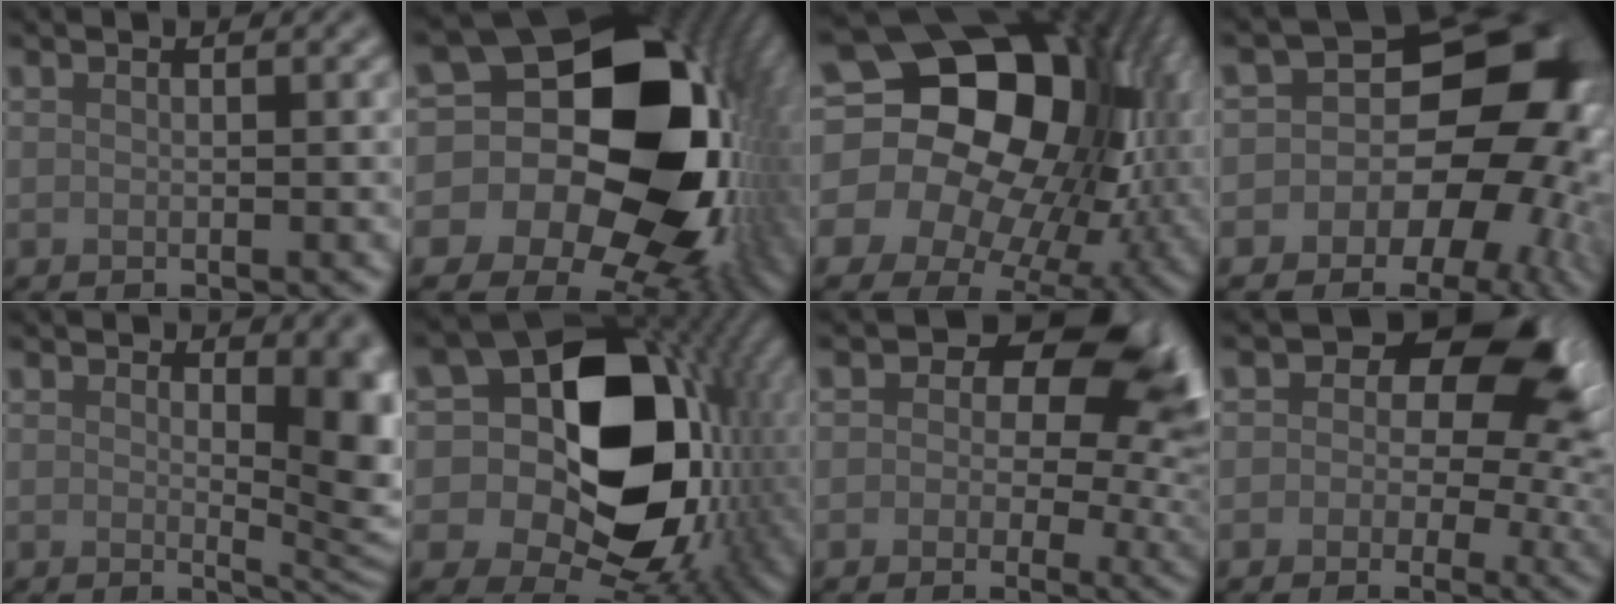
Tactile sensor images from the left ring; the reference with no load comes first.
{"total": 21.7, "force": [0.9, 16.5, 14.2], "torque": [-0.203, -0.011, 0.008]}
{"total": 21.8, "force": [2.3, 16.9, 13.5], "torque": [-0.219, 0.003, 0.021]}
{"total": 16.3, "force": [-1.4, 13.3, 9.3], "torque": [-0.112, 0.026, -0.053]}
{"total": 6.4, "force": [1.4, 2.6, 5.6], "torque": [-0.064, -0.013, 0.030]}
{"total": 18.9, "force": [2.5, 14.0, 12.4], "torque": [-0.176, 0.000, 0.059]}
{"total": 10.1, "force": [3.4, 6.4, 7.0], "torque": [-0.078, 0.000, 0.047]}
{"total": 9.3, "force": [2.7, 6.2, 6.5], "torque": [-0.064, 0.003, 0.027]}